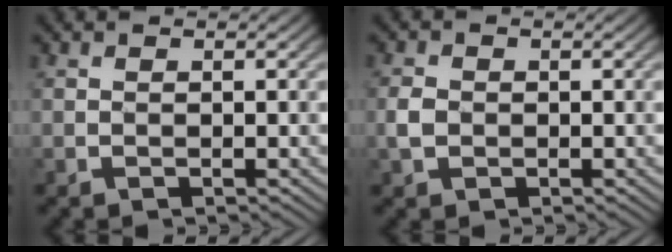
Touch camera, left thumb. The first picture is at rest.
{"total": 2.5, "force": [-0.7, 2.0, 1.3], "torque": [-0.045, 0.004, -0.014]}